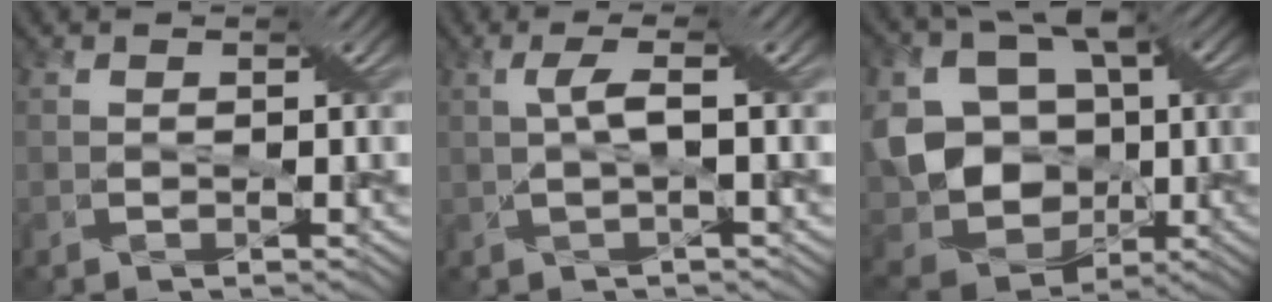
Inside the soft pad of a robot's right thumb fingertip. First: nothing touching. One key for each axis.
{"total": 2.6, "fx": 0.3, "fy": 0.0, "fz": 2.6, "tx": -0.054, "ty": 0.011, "tz": 0.005}
{"total": 16.0, "fx": -0.3, "fy": 12.5, "fz": 10.0, "tx": -0.217, "ty": -0.002, "tz": 0.001}